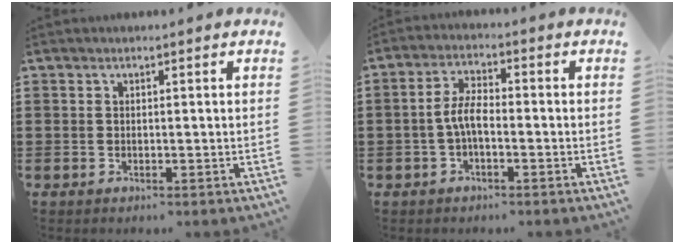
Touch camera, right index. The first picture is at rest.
{"total": 4.8, "force": [-1.1, 1.8, 4.3], "torque": [-0.103, -0.001, -0.029]}